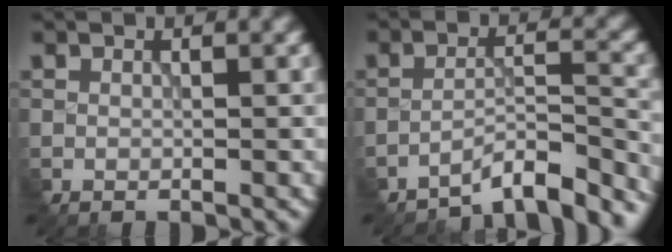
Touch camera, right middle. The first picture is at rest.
{"total": 5.6, "force": [-5.3, 0.7, 1.8], "torque": [-0.028, 0.003, -0.086]}